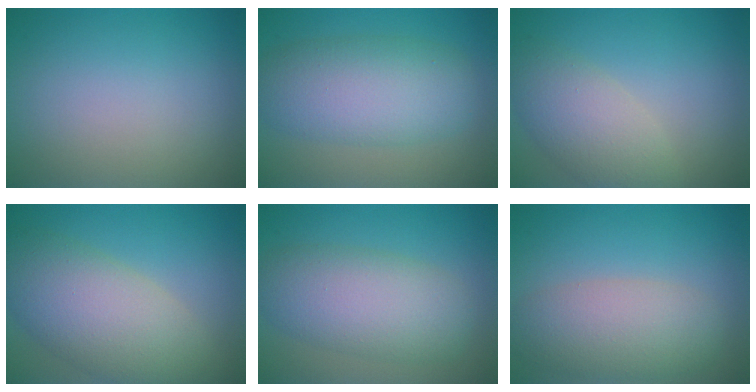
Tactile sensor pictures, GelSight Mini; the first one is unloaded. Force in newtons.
{"total": 7.2, "press": 7.2, "slide": 0.2}
{"total": 4.7, "press": 4.6, "slide": 0.5}
{"total": 8.5, "press": 8.5, "slide": 0.5}
{"total": 6.8, "press": 6.8, "slide": 0.3}
{"total": 5.3, "press": 5.3, "slide": 0.2}